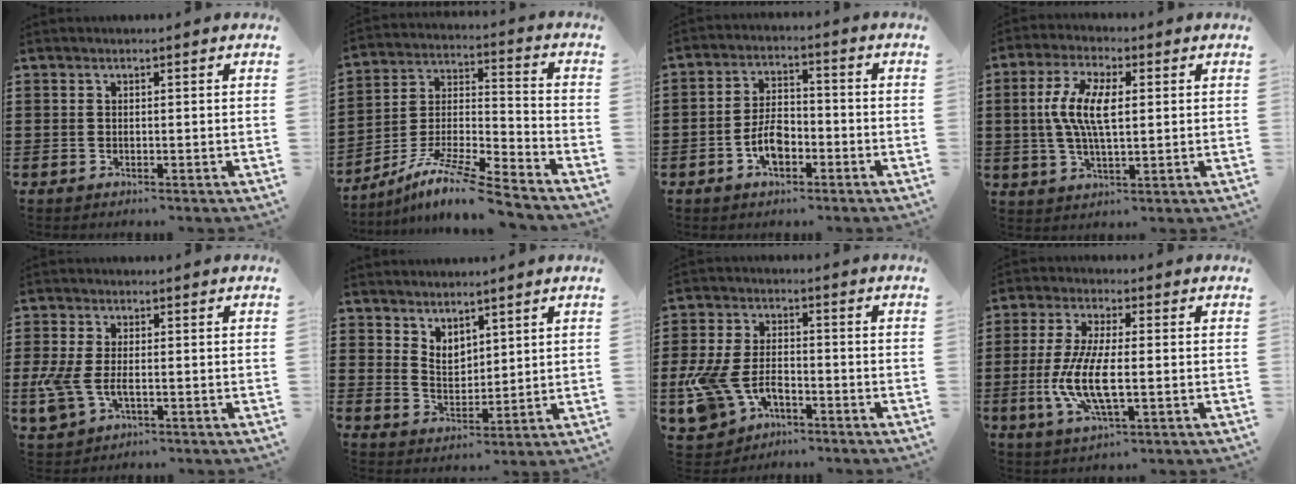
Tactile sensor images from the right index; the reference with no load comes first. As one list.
[{"total": 10.5, "force": [-8.9, 0.7, 5.5], "torque": [-0.106, 0.007, -0.180]}, {"total": 5.4, "force": [-2.3, 2.9, 4.0], "torque": [-0.085, 0.005, -0.045]}, {"total": 8.1, "force": [0.6, 3.2, 7.4], "torque": [-0.161, 0.006, 0.004]}, {"total": 4.4, "force": [-0.9, 2.3, 3.6], "torque": [-0.098, -0.008, -0.023]}, {"total": 3.7, "force": [3.1, 2.0, 0.4], "torque": [-0.021, 0.000, 0.060]}, {"total": 7.8, "force": [-3.6, 4.6, 5.2], "torque": [-0.137, 0.004, -0.072]}, {"total": 8.5, "force": [-1.9, 2.7, 7.8], "torque": [-0.178, -0.014, -0.042]}]